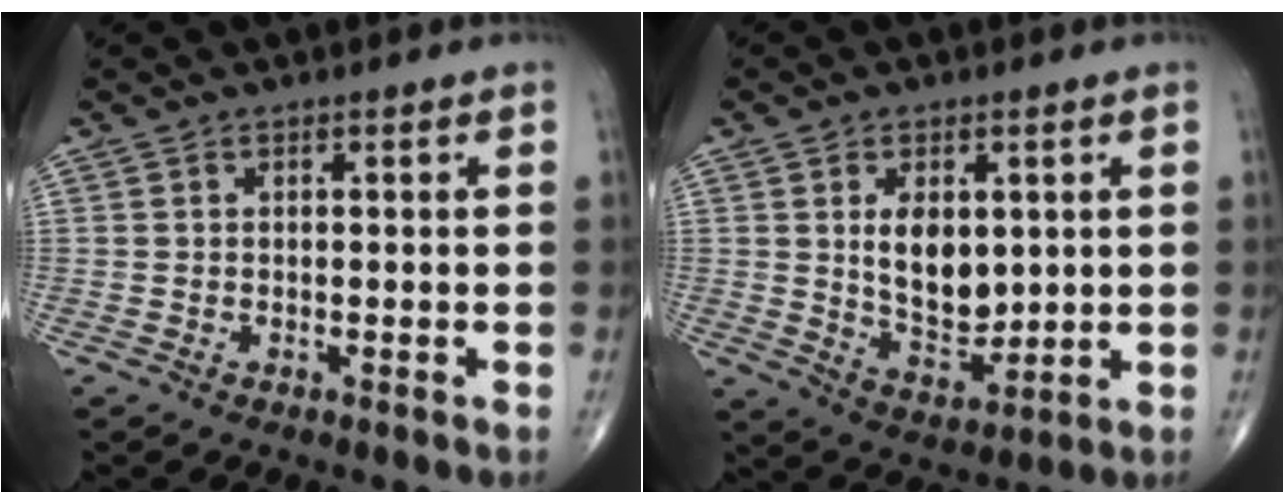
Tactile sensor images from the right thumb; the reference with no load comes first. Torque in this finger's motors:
{"motor_torque": [1.15, 0.89, 0.85, -0.52, 0.06]}